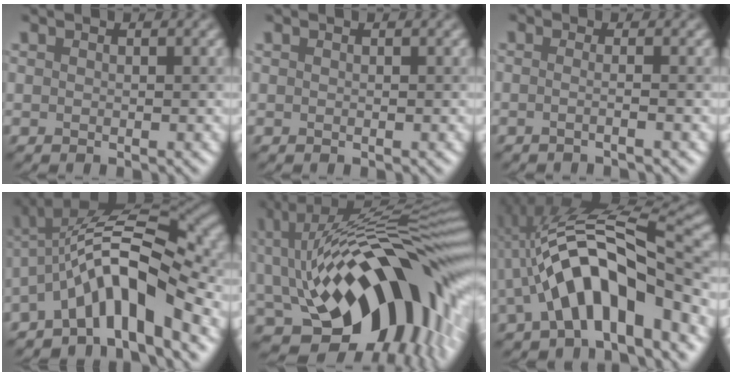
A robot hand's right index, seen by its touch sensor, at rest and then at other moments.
{"total": 0.0}
{"total": 2.4, "force": [-0.1, 1.1, 2.1], "torque": [-0.007, -0.013, -0.037]}
{"total": 10.2, "force": [-4.0, 3.4, 8.7], "torque": [-0.126, 0.018, -0.079]}
{"total": 17.7, "force": [1.6, 8.8, 15.3], "torque": [-0.242, 0.026, 0.025]}
{"total": 10.4, "force": [-2.4, 4.0, 9.3], "torque": [-0.150, 0.021, -0.041]}